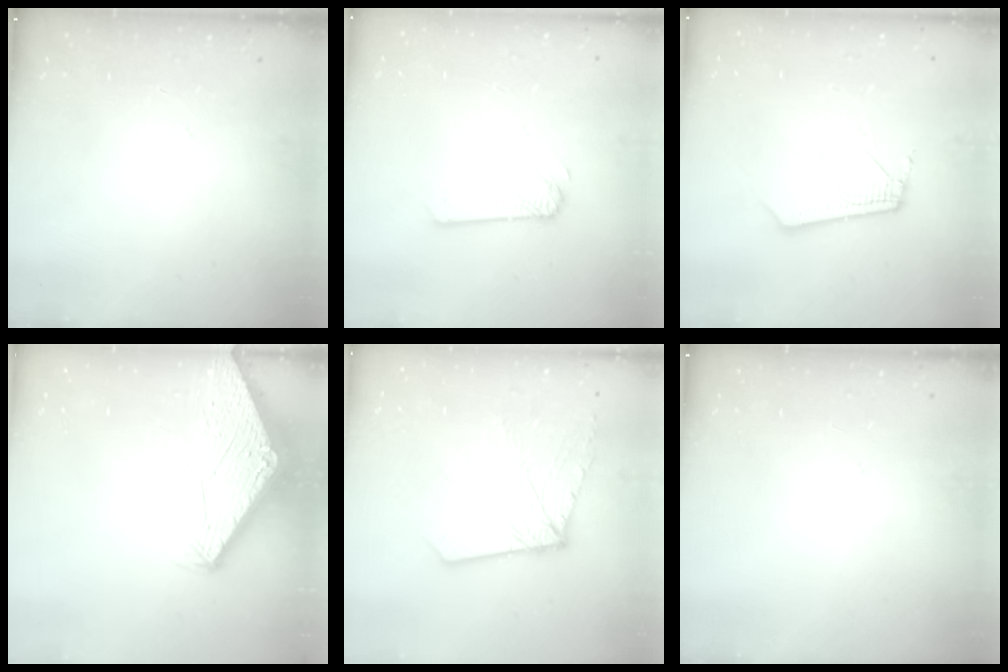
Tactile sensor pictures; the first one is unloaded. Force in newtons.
{"total": 1.9, "press": 1.9, "slide": 0.3}
{"total": 10.2, "press": 10.1, "slide": 1.2}
{"total": 2.8, "press": 2.8, "slide": 0.1}
{"total": 10.6, "press": 10.5, "slide": 1.4}
{"total": 0.0}